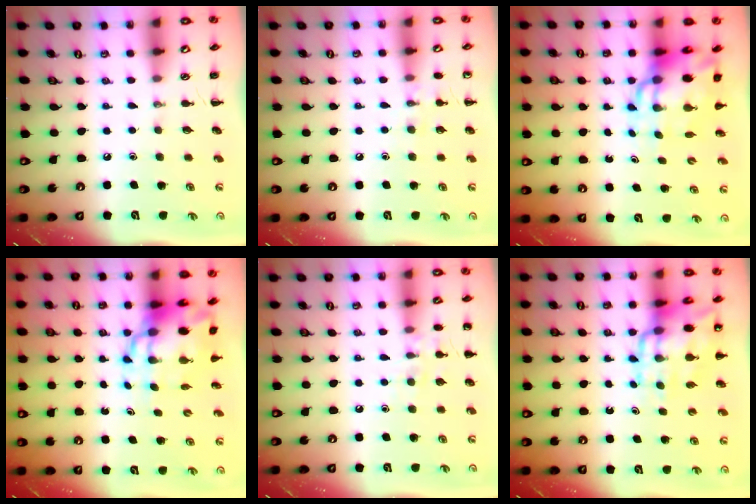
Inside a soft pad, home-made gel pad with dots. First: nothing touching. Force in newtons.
{"total": 6.5, "press": 6.2, "slide": 1.9}
{"total": 12.0, "press": 11.6, "slide": 3.2}
{"total": 11.1, "press": 10.8, "slide": 2.9}
{"total": 7.5, "press": 7.4, "slide": 1.2}
{"total": 14.7, "press": 14.2, "slide": 3.8}